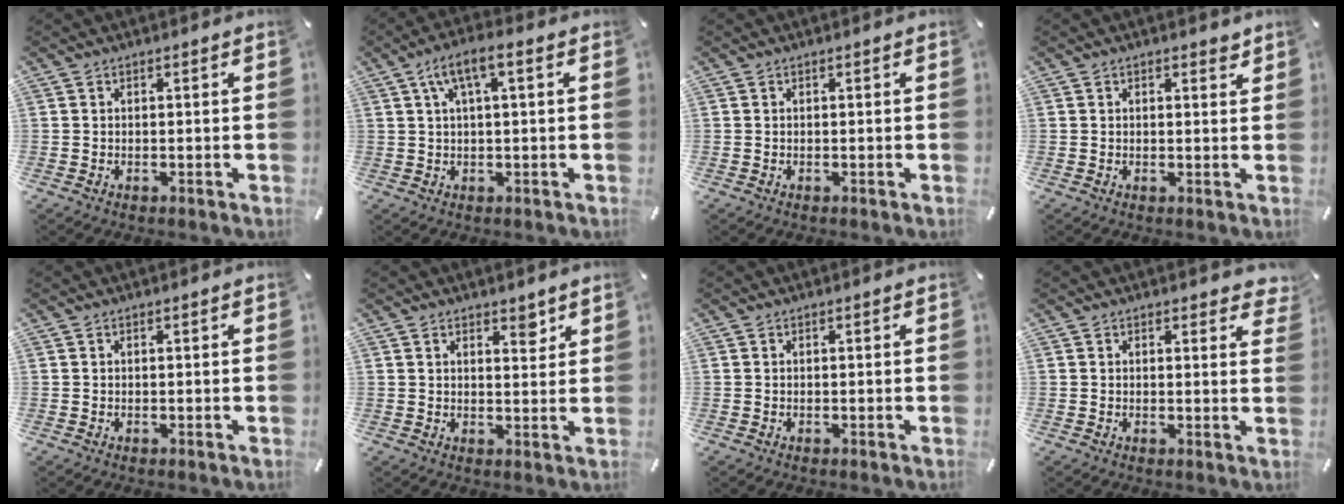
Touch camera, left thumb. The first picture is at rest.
{"total": 6.4, "force": [1.8, 1.7, 5.9], "torque": [-0.113, 0.005, 0.032]}
{"total": 0.0}
{"total": 1.3, "force": [0.9, 0.7, 0.6], "torque": [-0.006, -0.002, 0.016]}
{"total": 0.0}
{"total": 3.7, "force": [2.6, 1.7, 2.0], "torque": [-0.011, -0.016, 0.040]}
{"total": 0.0}
{"total": 2.0, "force": [1.5, 1.0, 0.7], "torque": [0.005, -0.008, 0.023]}